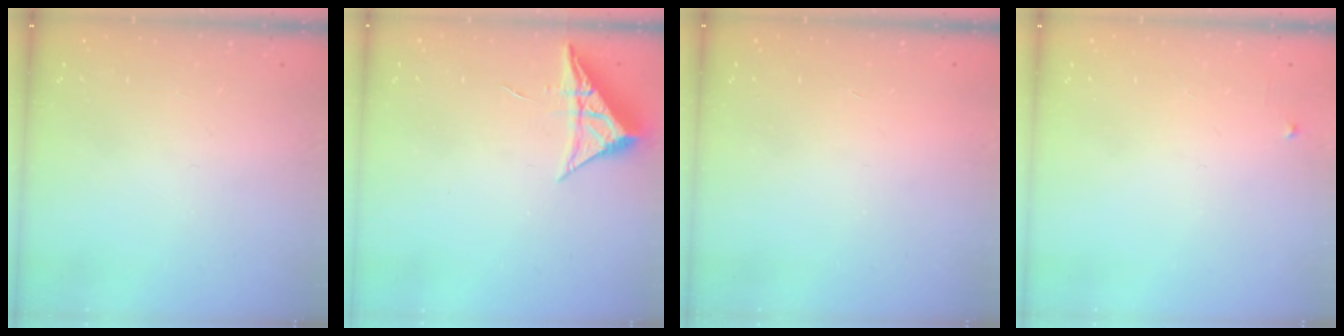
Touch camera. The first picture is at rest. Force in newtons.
{"total": 6.6, "press": 6.6, "slide": 0.2}
{"total": 1.5, "press": 1.5, "slide": 0.1}
{"total": 2.4, "press": 2.3, "slide": 0.4}